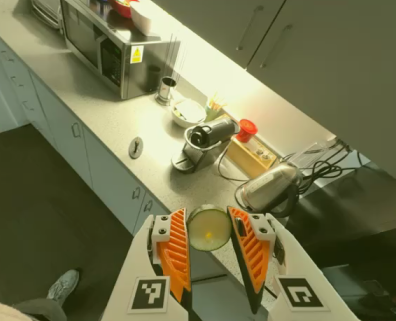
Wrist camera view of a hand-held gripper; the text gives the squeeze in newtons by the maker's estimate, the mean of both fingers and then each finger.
{"total": 11.6, "left": 11.9, "right": 11.2}